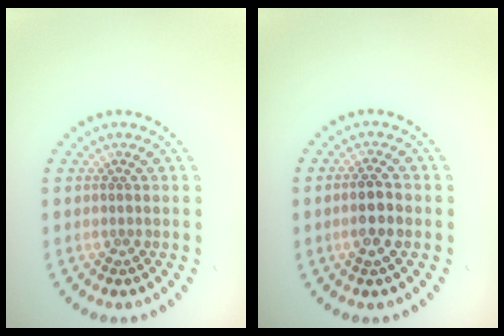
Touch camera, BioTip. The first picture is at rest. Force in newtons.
{"total": 2.3, "press": 2.2, "slide": 0.5}